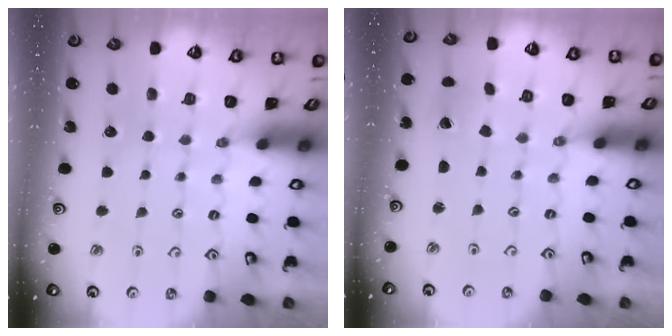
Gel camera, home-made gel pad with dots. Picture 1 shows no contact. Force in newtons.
{"total": 0.6, "press": 0.6, "slide": 0.0}